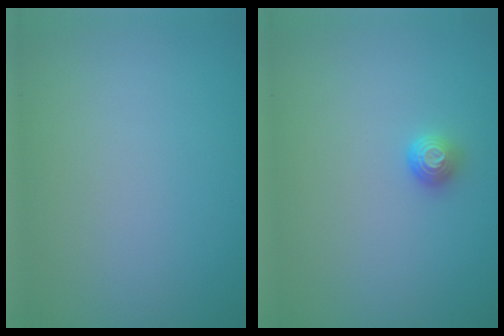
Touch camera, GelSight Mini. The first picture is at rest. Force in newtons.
{"total": 1.2, "press": 1.0, "slide": 0.6}